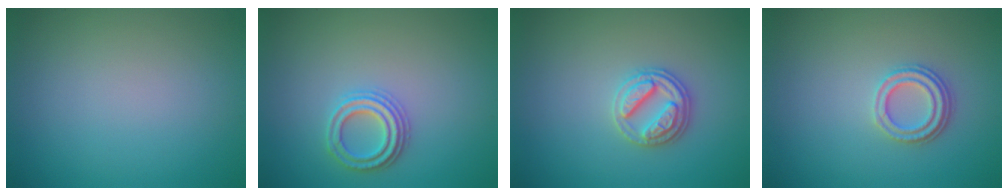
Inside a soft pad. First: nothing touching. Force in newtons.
{"total": 2.5, "press": 2.4, "slide": 0.4}
{"total": 2.8, "press": 2.8, "slide": 0.5}
{"total": 2.4, "press": 2.0, "slide": 1.3}